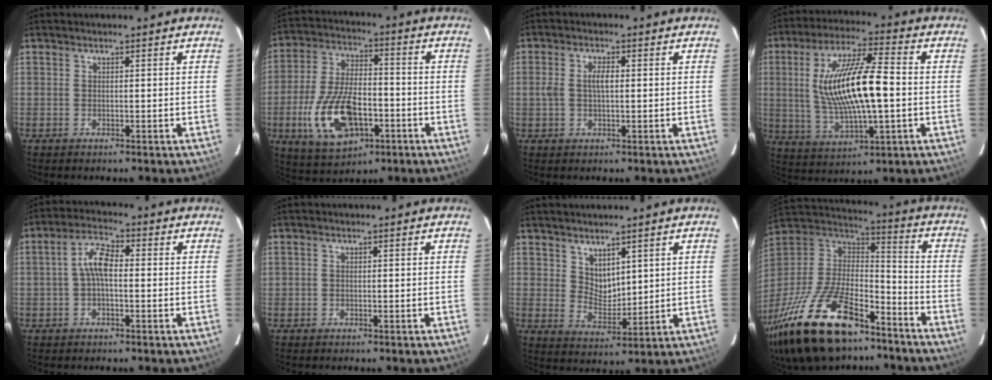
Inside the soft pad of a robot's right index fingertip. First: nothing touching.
{"total": 16.6, "force": [-5.7, 8.5, 13.1], "torque": [-0.281, -0.006, -0.089]}
{"total": 3.5, "force": [0.1, 1.5, 3.2], "torque": [-0.062, 0.005, 0.003]}
{"total": 17.2, "force": [0.3, 4.7, 16.5], "torque": [-0.312, 0.004, 0.015]}
{"total": 5.3, "force": [-0.3, 2.2, 4.8], "torque": [-0.099, 0.019, -0.007]}
{"total": 0.0}
{"total": 5.1, "force": [3.6, 2.8, 2.2], "torque": [-0.031, -0.005, 0.074]}
{"total": 31.0, "force": [-20.4, 13.3, 19.2], "torque": [-0.401, -0.030, -0.333]}